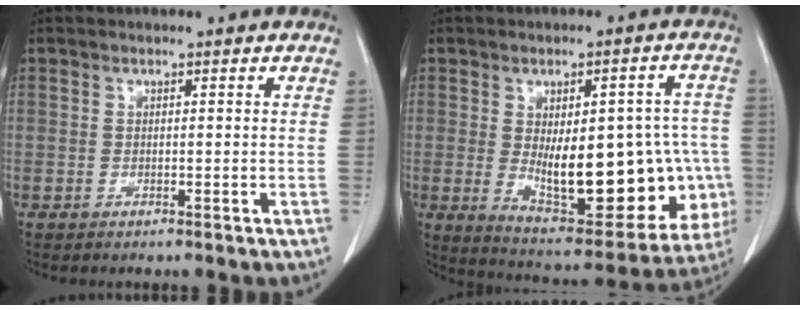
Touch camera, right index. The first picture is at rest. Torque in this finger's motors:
{"motor_torque": [1.39, -0.75, 0.48, 0.21]}